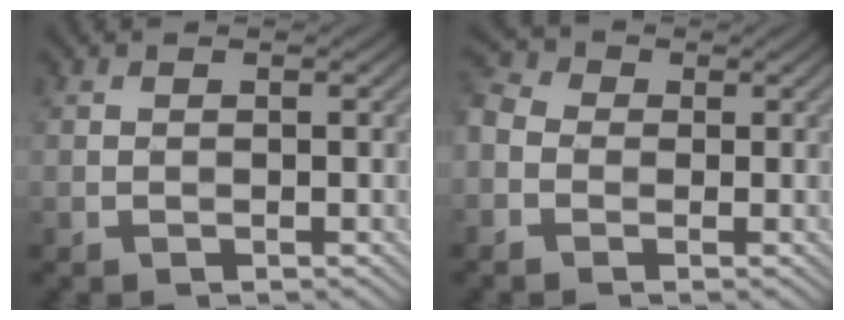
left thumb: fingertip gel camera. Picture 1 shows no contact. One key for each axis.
{"total": 4.3, "fx": -1.3, "fy": 3.4, "fz": 2.2, "tx": -0.066, "ty": 0.001, "tz": -0.036}